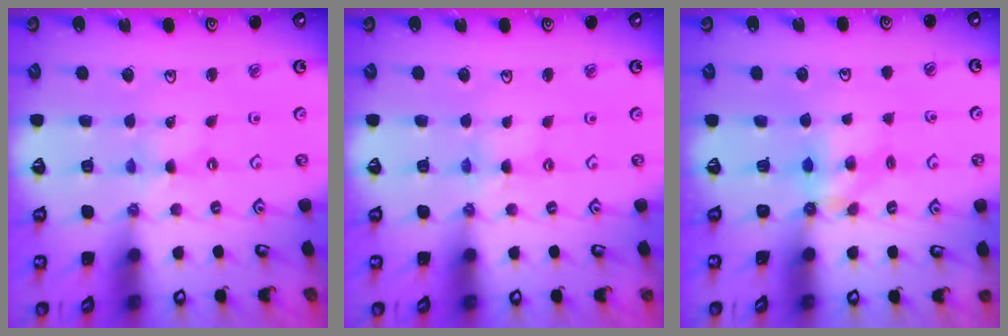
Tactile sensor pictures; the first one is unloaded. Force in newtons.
{"total": 2.2, "press": 2.2, "slide": 0.3}
{"total": 4.9, "press": 4.9, "slide": 0.4}